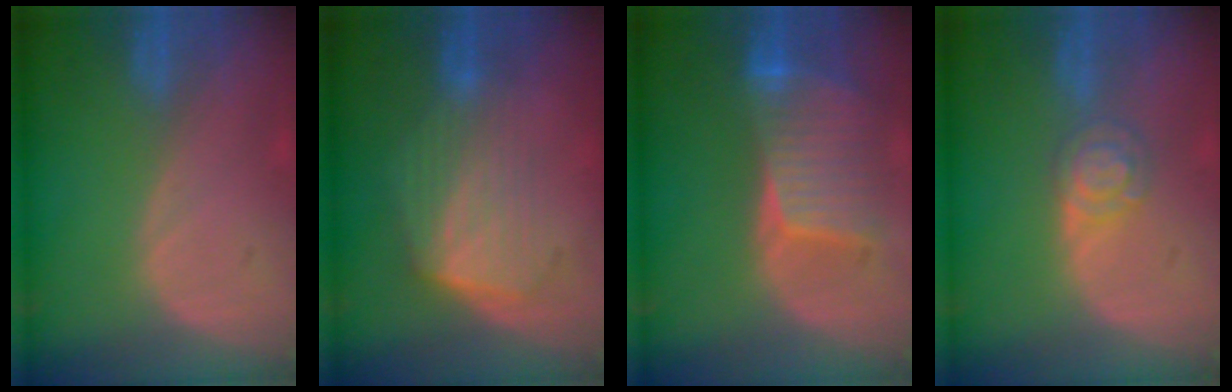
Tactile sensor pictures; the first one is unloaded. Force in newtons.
{"total": 7.0, "press": 6.4, "slide": 2.8}
{"total": 8.3, "press": 7.8, "slide": 2.9}
{"total": 4.1, "press": 4.1, "slide": 0.1}